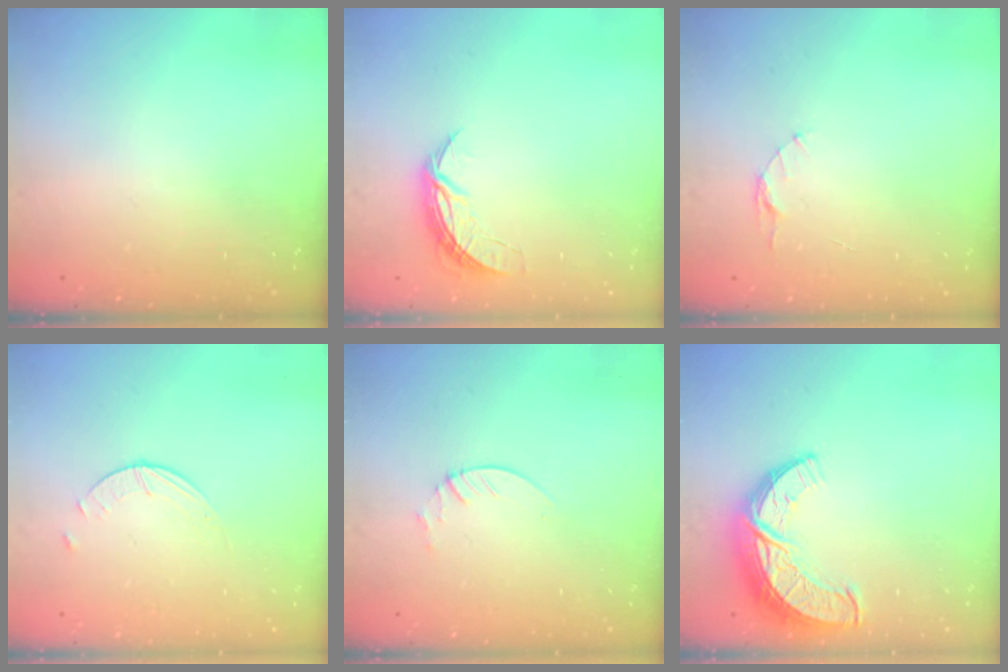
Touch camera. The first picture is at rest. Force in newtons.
{"total": 6.5, "press": 6.5, "slide": 0.4}
{"total": 3.5, "press": 3.5, "slide": 0.3}
{"total": 0.9, "press": 0.9, "slide": 0.2}
{"total": 1.9, "press": 1.9, "slide": 0.2}
{"total": 11.9, "press": 11.9, "slide": 0.8}